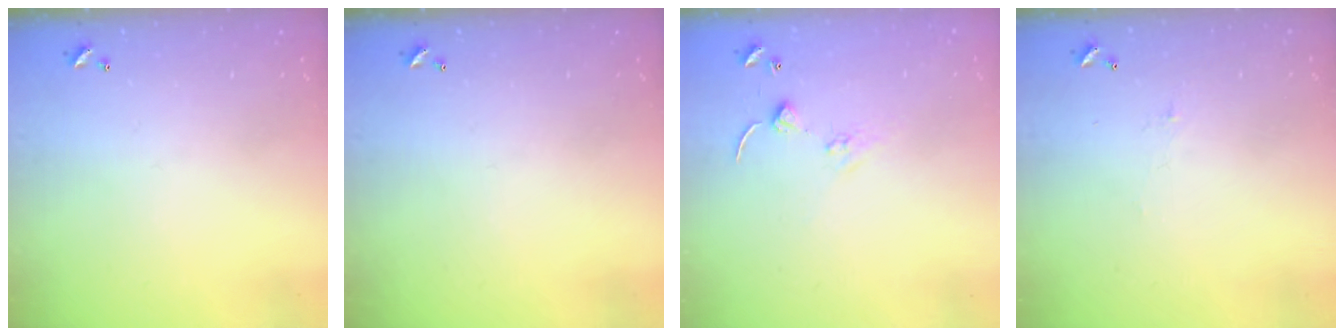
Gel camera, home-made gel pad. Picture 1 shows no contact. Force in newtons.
{"total": 0.0}
{"total": 3.7, "press": 3.6, "slide": 0.5}
{"total": 1.5, "press": 1.3, "slide": 0.6}